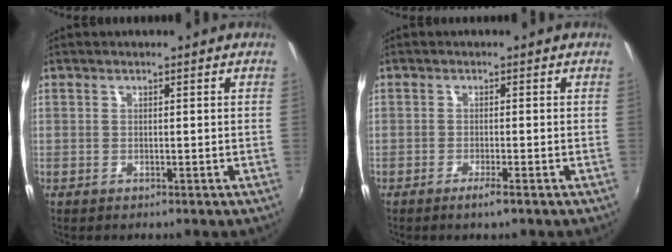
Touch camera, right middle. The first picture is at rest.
{"total": 1.8, "force": [-1.2, -0.3, 1.4], "torque": [-0.030, -0.003, -0.024]}